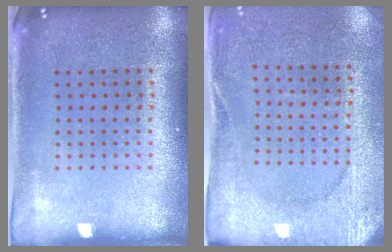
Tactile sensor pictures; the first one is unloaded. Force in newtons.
{"total": 2.6, "press": 2.5, "slide": 0.7}